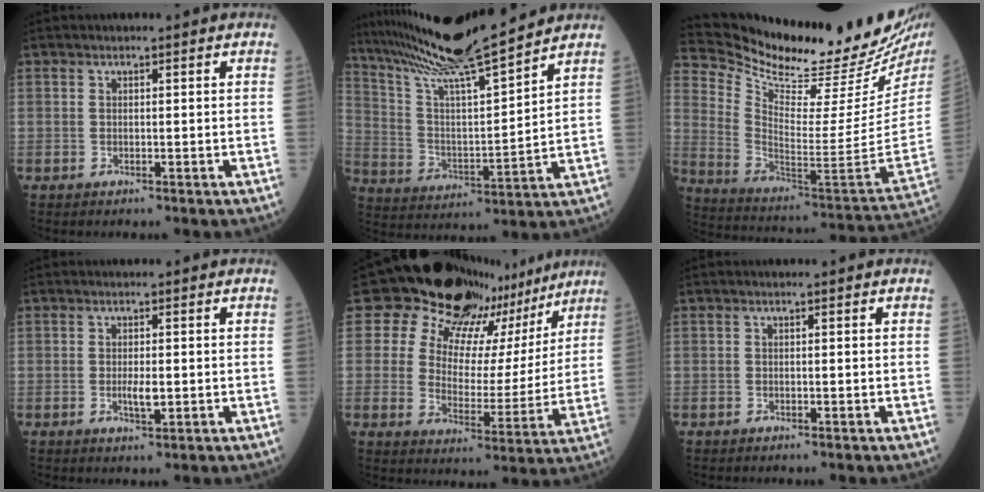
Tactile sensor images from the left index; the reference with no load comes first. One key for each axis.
{"total": 16.9, "fx": 15.1, "fy": -0.9, "fz": 7.6, "tx": -0.145, "ty": -0.003, "tz": 0.266}
{"total": 27.3, "fx": 24.0, "fy": 2.2, "fz": 12.6, "tx": -0.215, "ty": -0.104, "tz": 0.349}
{"total": 2.0, "fx": -0.5, "fy": 0.6, "fz": 1.9, "tx": -0.037, "ty": -0.006, "tz": -0.008}
{"total": 18.8, "fx": 14.3, "fy": 10.7, "fz": 5.8, "tx": -0.070, "ty": 0.002, "tz": 0.171}
{"total": 0.0}